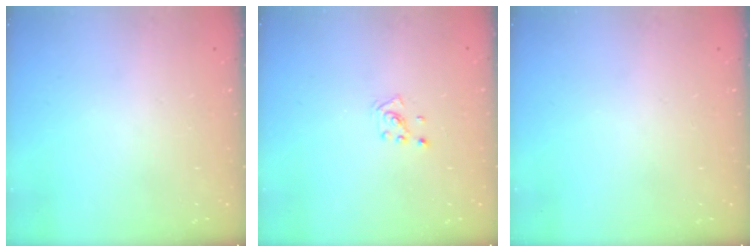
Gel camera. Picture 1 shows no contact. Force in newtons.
{"total": 2.0, "press": 2.0, "slide": 0.6}
{"total": 0.0}